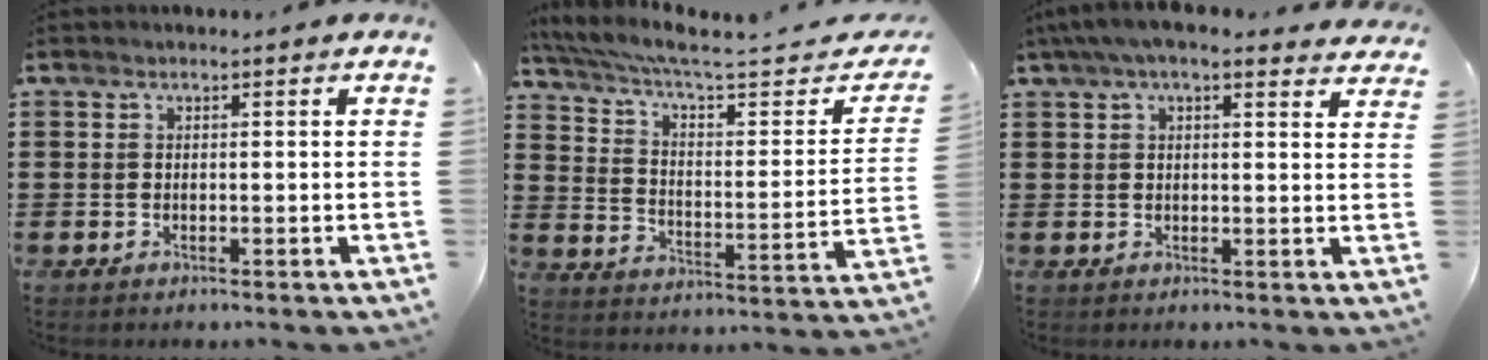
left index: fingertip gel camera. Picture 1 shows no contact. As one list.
[{"total": 5.9, "force": [4.3, 0.9, 3.8], "torque": [-0.094, -0.032, 0.068]}, {"total": 5.1, "force": [4.0, 0.9, 2.9], "torque": [-0.067, -0.002, 0.073]}]